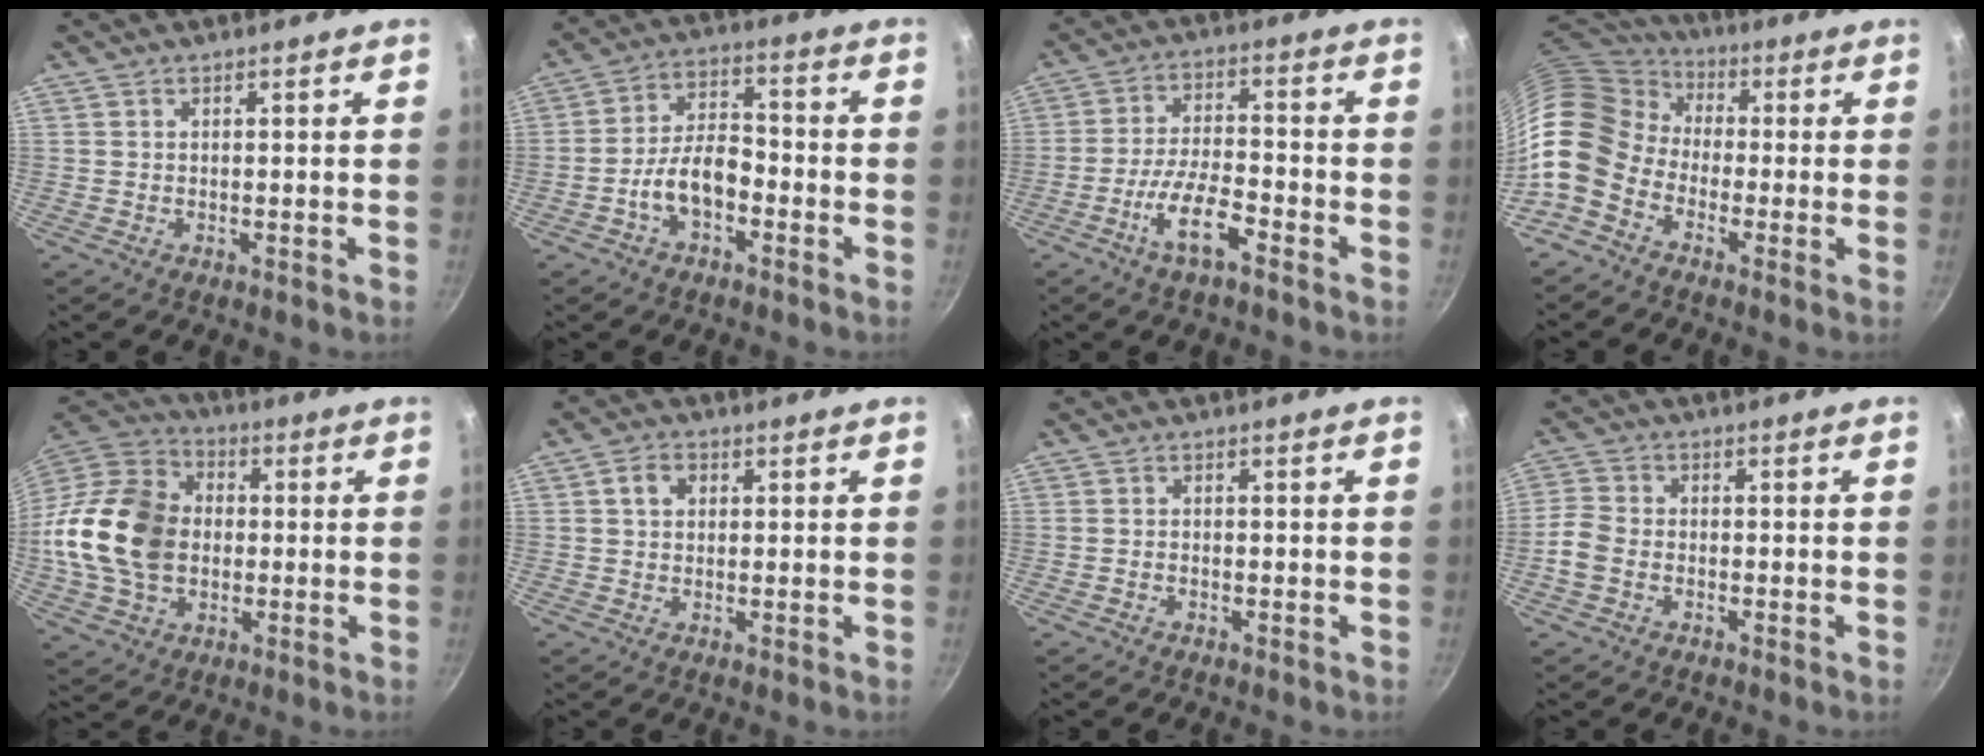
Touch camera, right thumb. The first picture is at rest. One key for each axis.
{"total": 8.8, "fx": -3.6, "fy": 4.9, "fz": 6.3, "tx": -0.096, "ty": 0.047, "tz": -0.068}
{"total": 8.9, "fx": -5.0, "fy": 2.7, "fz": 6.9, "tx": -0.130, "ty": 0.032, "tz": -0.096}
{"total": 16.0, "fx": -3.3, "fy": 12.2, "fz": 9.9, "tx": -0.178, "ty": 0.048, "tz": -0.092}
{"total": 20.9, "fx": -0.6, "fy": 15.7, "fz": 13.8, "tx": -0.250, "ty": 0.031, "tz": -0.014}
{"total": 4.9, "fx": 1.2, "fy": 3.8, "fz": 2.8, "tx": -0.031, "ty": 0.008, "tz": 0.014}
{"total": 0.8, "fx": -0.5, "fy": 0.5, "fz": 0.4, "tx": -0.014, "ty": 0.006, "tz": -0.012}
{"total": 5.1, "fx": -1.8, "fy": 3.7, "fz": 3.0, "tx": -0.070, "ty": 0.018, "tz": -0.048}